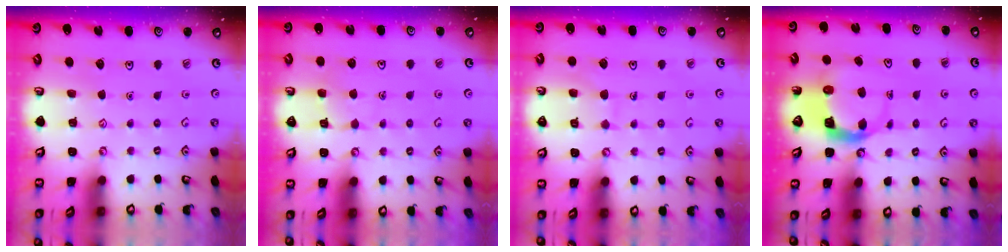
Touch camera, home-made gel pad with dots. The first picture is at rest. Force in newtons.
{"total": 5.7, "press": 5.7, "slide": 0.5}
{"total": 6.1, "press": 6.0, "slide": 0.5}
{"total": 5.7, "press": 5.6, "slide": 0.5}